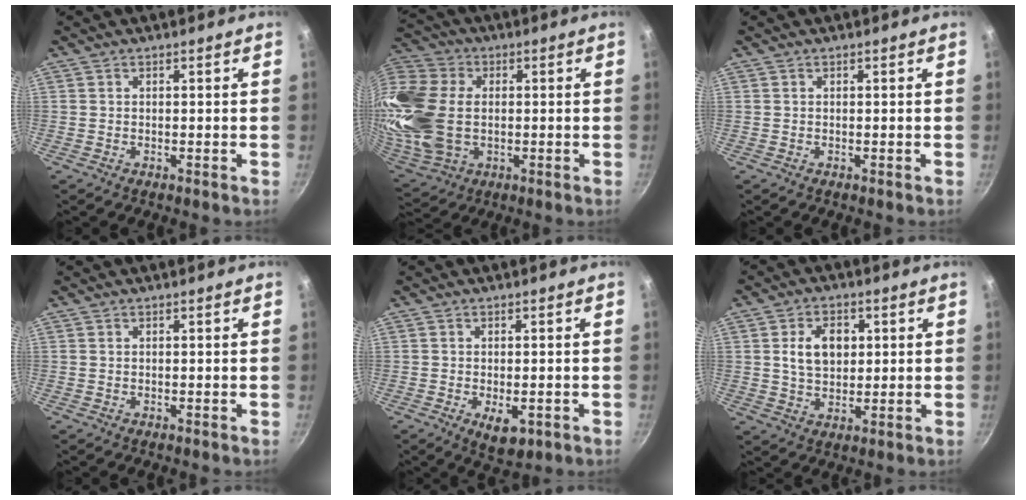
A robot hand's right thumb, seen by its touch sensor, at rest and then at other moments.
{"total": 24.6, "force": [0.3, 17.2, 17.6], "torque": [-0.439, 0.011, 0.019]}
{"total": 0.0}
{"total": 0.0}
{"total": 4.9, "force": [-1.6, 2.5, 3.8], "torque": [-0.055, -0.003, -0.015]}
{"total": 8.0, "force": [1.7, 5.4, 5.6], "torque": [-0.075, -0.005, 0.032]}